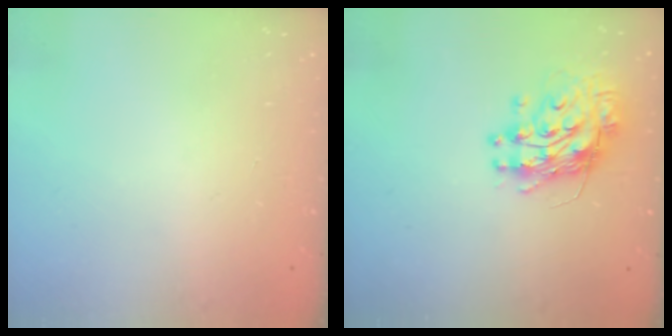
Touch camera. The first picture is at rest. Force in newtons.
{"total": 11.5, "press": 11.4, "slide": 1.3}